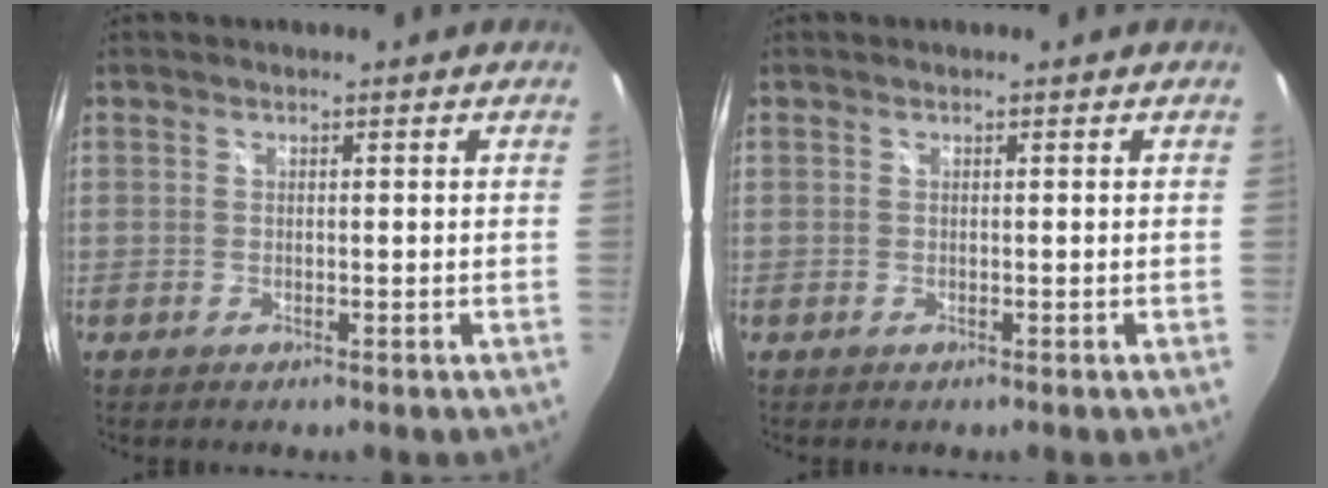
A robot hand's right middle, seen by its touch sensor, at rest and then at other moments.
{"total": 0.0}